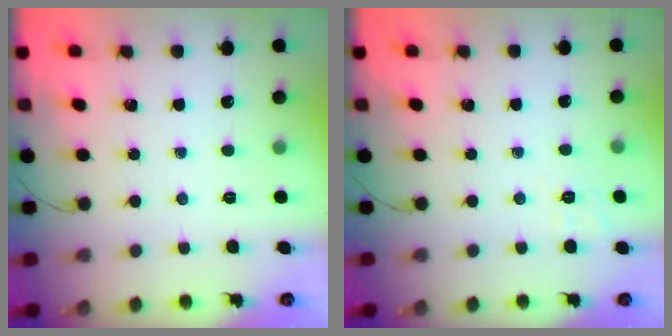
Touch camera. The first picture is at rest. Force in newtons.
{"total": 2.7, "press": 2.2, "slide": 1.6}